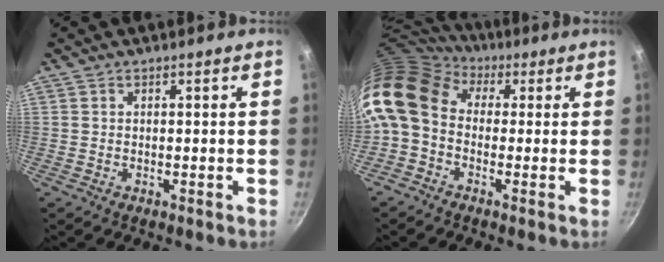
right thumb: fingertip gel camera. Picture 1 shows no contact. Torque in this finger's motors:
{"motor_torque": [-0.02, 1.90, 1.47, -1.30, 0.47]}